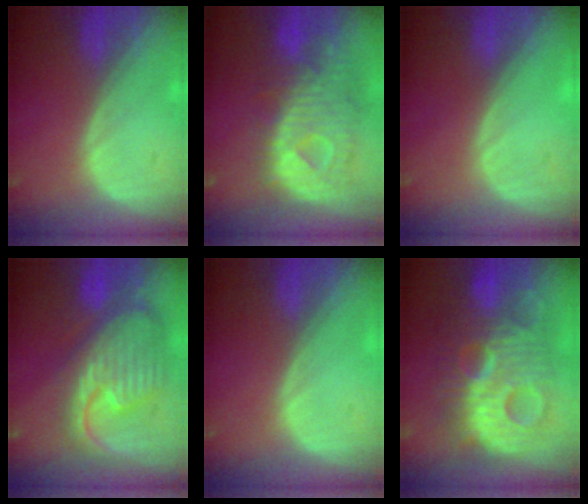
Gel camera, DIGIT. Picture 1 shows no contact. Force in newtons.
{"total": 11.7, "press": 10.1, "slide": 5.9}
{"total": 0.0}
{"total": 12.4, "press": 10.7, "slide": 6.4}
{"total": 0.0}
{"total": 13.4, "press": 13.4, "slide": 1.0}